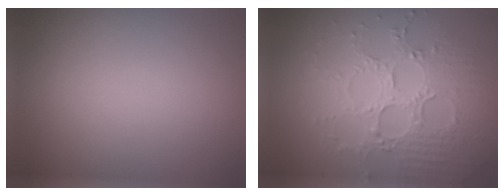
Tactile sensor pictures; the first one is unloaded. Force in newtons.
{"total": 4.8, "press": 4.4, "slide": 2.0}